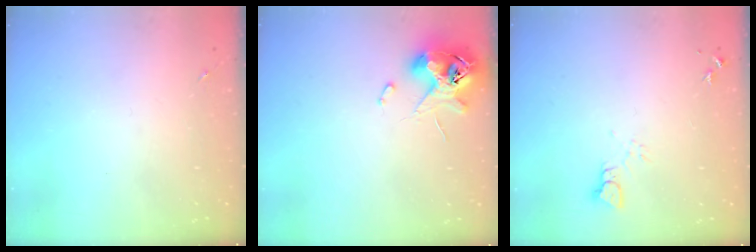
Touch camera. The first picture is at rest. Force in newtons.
{"total": 11.8, "press": 11.6, "slide": 1.9}
{"total": 3.2, "press": 3.2, "slide": 0.1}